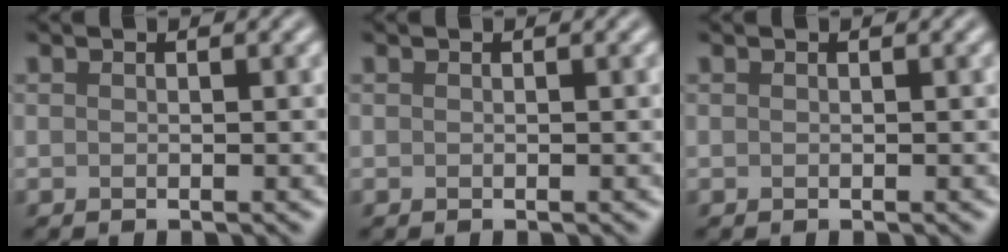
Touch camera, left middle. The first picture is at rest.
{"total": 0.0}
{"total": 0.0}